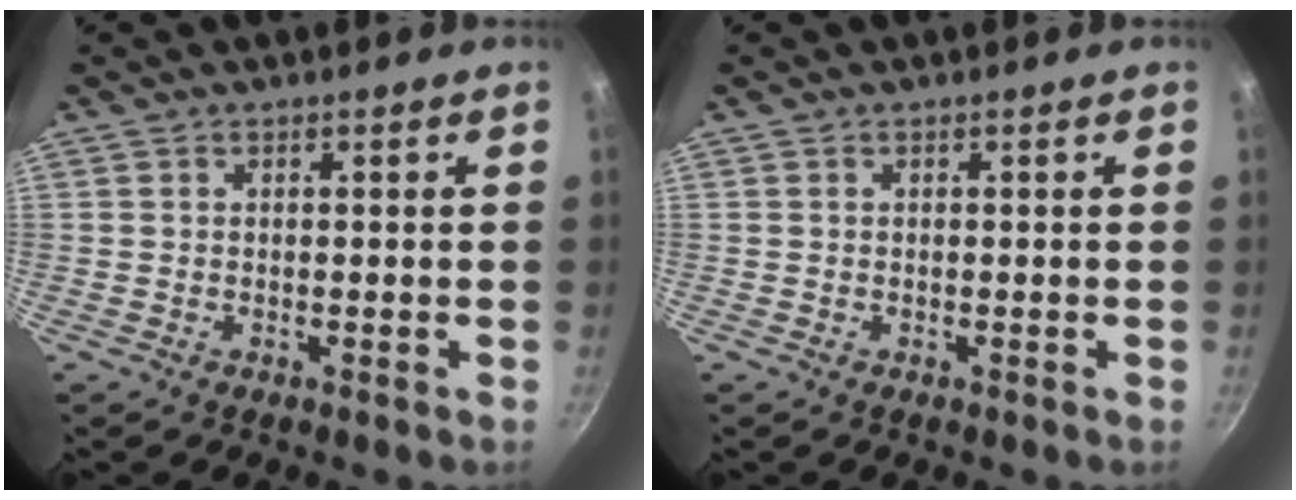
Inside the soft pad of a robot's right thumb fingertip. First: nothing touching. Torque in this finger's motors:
{"motor_torque": [0.00, 0.00, 0.00, 0.00, 0.03]}